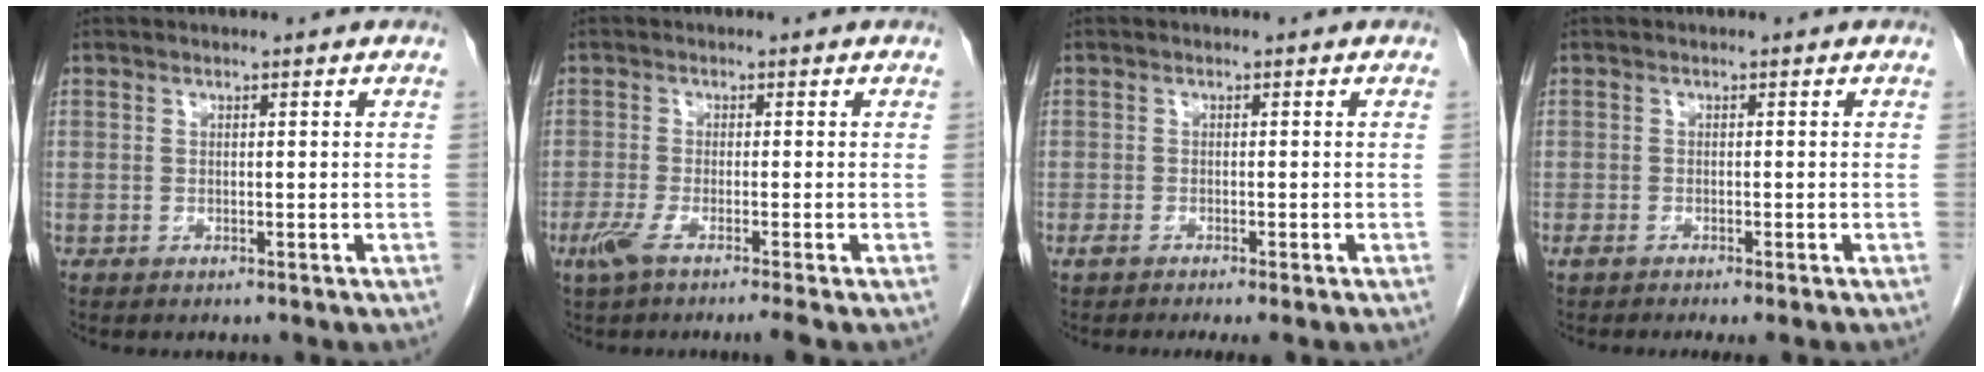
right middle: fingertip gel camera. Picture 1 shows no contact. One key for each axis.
{"total": 4.7, "fx": -3.1, "fy": -0.3, "fz": 3.5, "tx": -0.063, "ty": -0.016, "tz": -0.061}
{"total": 3.2, "fx": -2.4, "fy": 0.4, "fz": 2.1, "tx": -0.029, "ty": -0.008, "tz": -0.036}
{"total": 3.2, "fx": -2.4, "fy": 0.4, "fz": 2.0, "tx": -0.028, "ty": -0.008, "tz": -0.037}